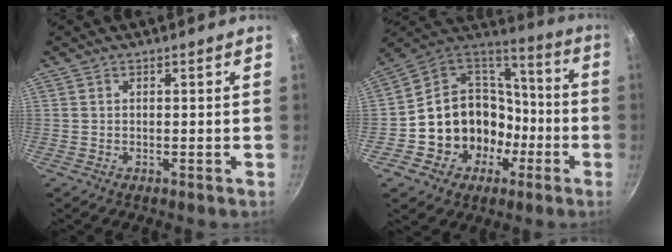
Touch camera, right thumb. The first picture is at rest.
{"total": 19.2, "force": [-4.8, 16.4, 8.7], "torque": [-0.114, 0.063, -0.065]}